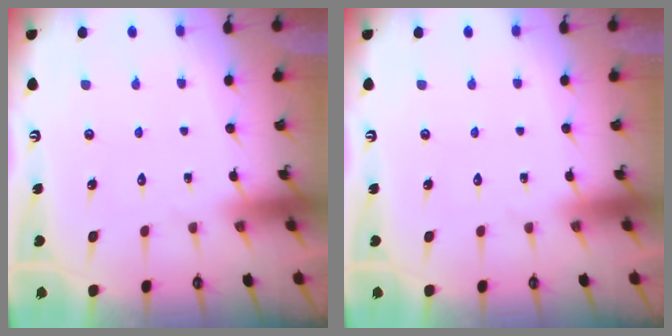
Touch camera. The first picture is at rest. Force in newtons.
{"total": 0.0}